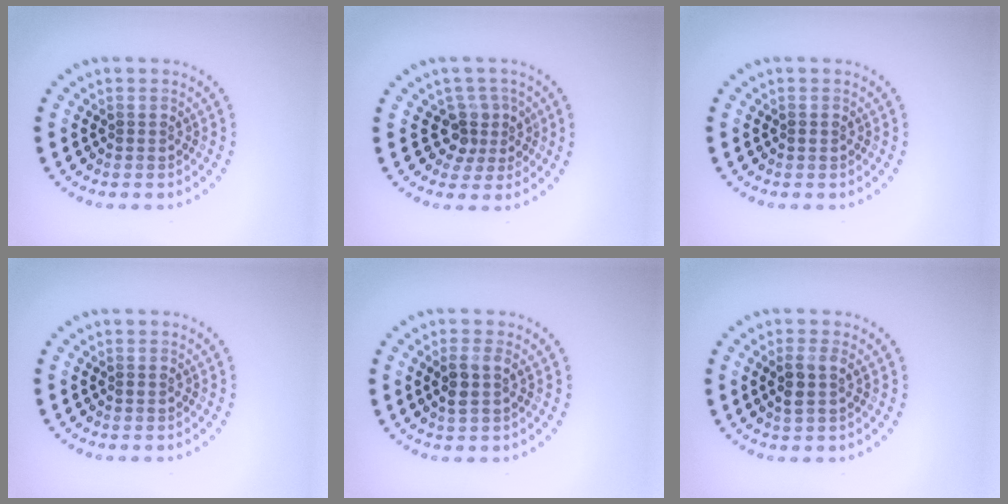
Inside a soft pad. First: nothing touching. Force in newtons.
{"total": 2.7, "press": 2.0, "slide": 1.8}
{"total": 0.6, "press": 0.6, "slide": 0.0}
{"total": 0.6, "press": 0.6, "slide": 0.0}
{"total": 2.0, "press": 1.8, "slide": 0.7}
{"total": 2.0, "press": 1.8, "slide": 0.7}